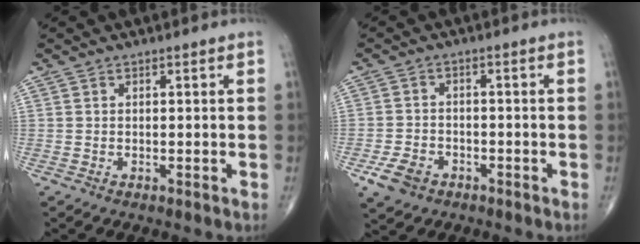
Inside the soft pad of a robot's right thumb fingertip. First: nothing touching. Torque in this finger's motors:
{"motor_torque": [0.93, 0.65, -0.13, -0.20, 0.02]}